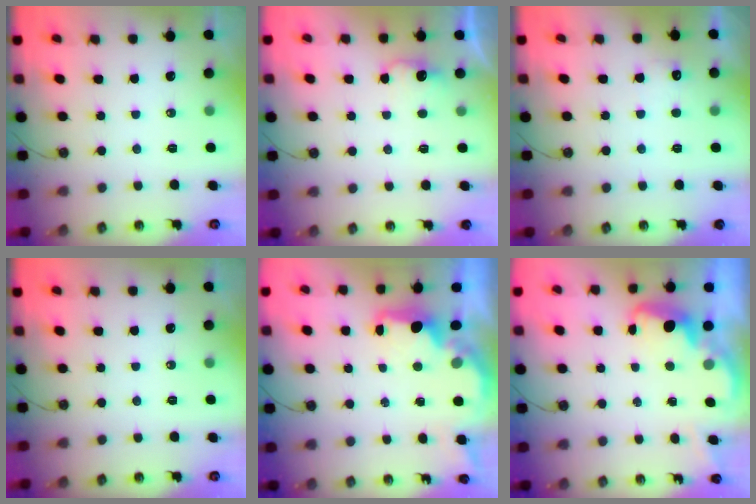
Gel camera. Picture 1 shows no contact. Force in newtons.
{"total": 3.7, "press": 3.6, "slide": 1.0}
{"total": 5.5, "press": 5.4, "slide": 0.7}
{"total": 0.0}
{"total": 3.0, "press": 2.9, "slide": 0.5}
{"total": 2.5, "press": 2.5, "slide": 0.6}